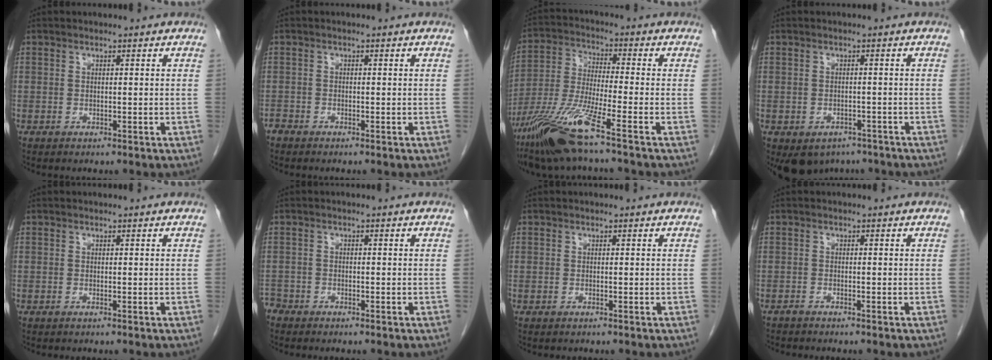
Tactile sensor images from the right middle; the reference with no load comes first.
{"total": 1.1, "force": [-1.0, 0.5, 0.2], "torque": [-0.006, 0.001, -0.021]}
{"total": 11.9, "force": [-7.8, -0.1, 9.1], "torque": [-0.195, -0.031, -0.153]}
{"total": 6.8, "force": [-4.6, 4.6, 1.8], "torque": [-0.024, 0.006, -0.059]}
{"total": 0.0}
{"total": 2.2, "force": [-2.0, 1.0, 0.0], "torque": [-0.004, 0.001, -0.037]}
{"total": 0.0}
{"total": 0.8, "force": [-0.8, 0.1, 0.0], "torque": [-0.007, -0.001, -0.016]}